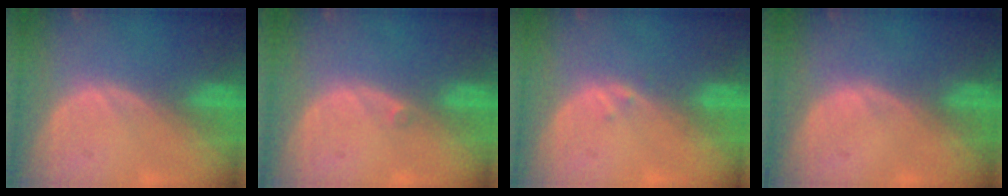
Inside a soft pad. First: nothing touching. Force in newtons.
{"total": 0.6, "press": 0.5, "slide": 0.3}
{"total": 0.7, "press": 0.6, "slide": 0.3}
{"total": 0.0}